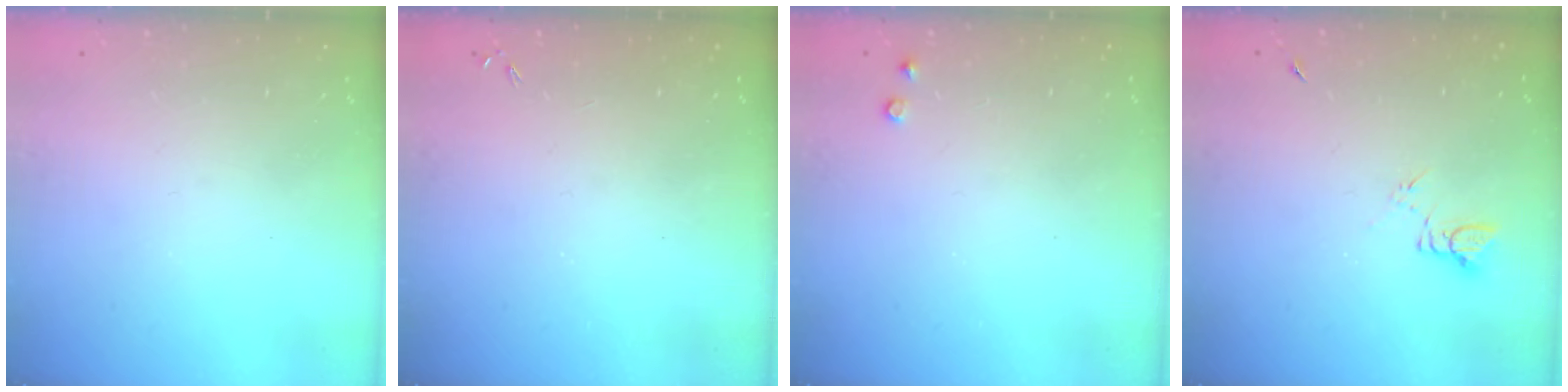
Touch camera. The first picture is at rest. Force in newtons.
{"total": 0.0}
{"total": 2.8, "press": 2.8, "slide": 0.5}
{"total": 3.4, "press": 3.4, "slide": 0.4}